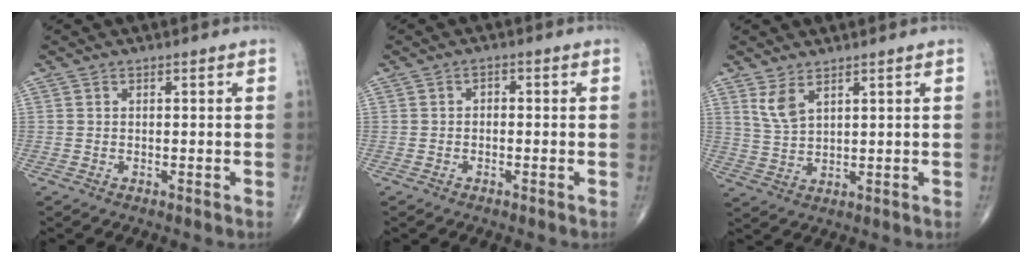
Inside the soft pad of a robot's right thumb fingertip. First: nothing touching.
{"total": 1.3, "force": [-0.2, 1.0, 0.9], "torque": [-0.006, 0.006, -0.009]}
{"total": 4.5, "force": [2.7, 1.8, 3.1], "torque": [-0.064, -0.015, 0.064]}